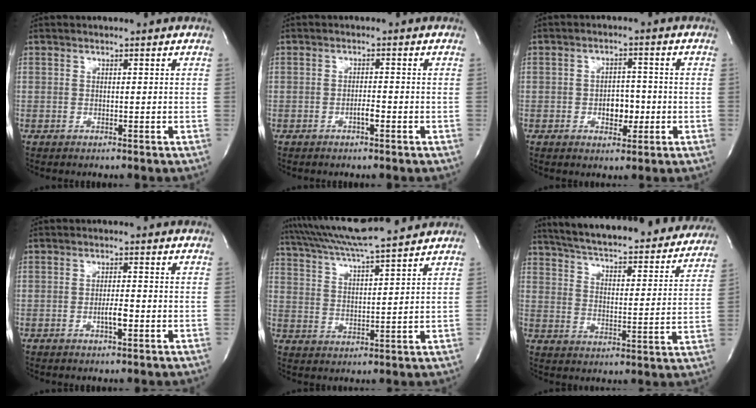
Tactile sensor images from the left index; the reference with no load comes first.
{"total": 1.5, "force": [-1.0, 0.2, 1.2], "torque": [-0.024, -0.002, -0.017]}
{"total": 4.1, "force": [-1.1, 2.5, 3.1], "torque": [-0.042, 0.002, -0.014]}
{"total": 2.5, "force": [-1.1, 0.4, 2.2], "torque": [-0.043, -0.004, -0.018]}
{"total": 13.7, "force": [12.3, -0.1, 6.0], "torque": [-0.123, 0.024, 0.199]}
{"total": 30.9, "force": [28.0, 5.9, 11.7], "torque": [-0.201, -0.045, 0.354]}